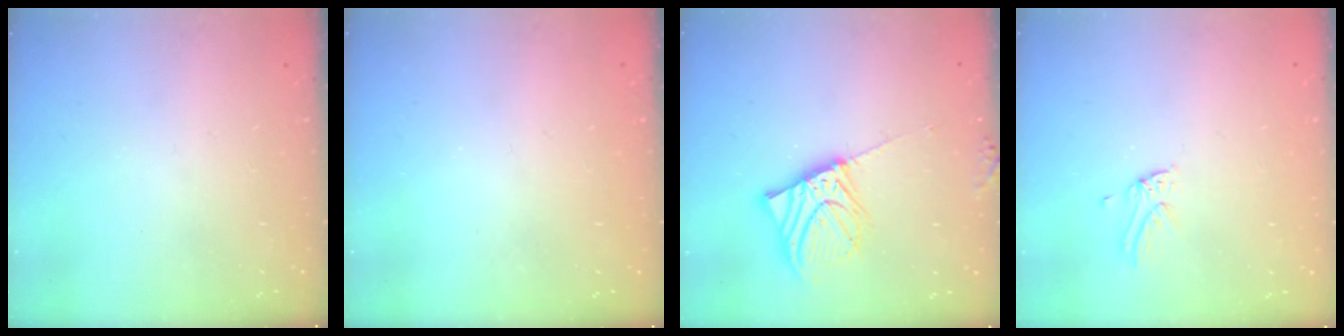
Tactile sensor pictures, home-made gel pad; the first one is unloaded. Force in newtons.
{"total": 0.6, "press": 0.6, "slide": 0.0}
{"total": 10.2, "press": 10.1, "slide": 1.5}
{"total": 2.1, "press": 2.1, "slide": 0.1}